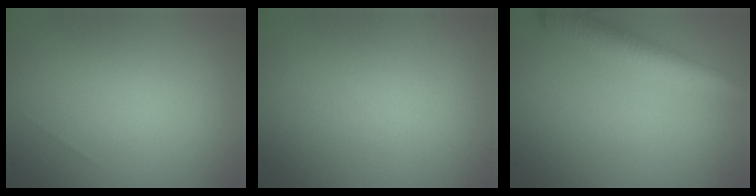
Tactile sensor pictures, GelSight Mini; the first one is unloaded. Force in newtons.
{"total": 0.0}
{"total": 5.2, "press": 5.2, "slide": 0.3}